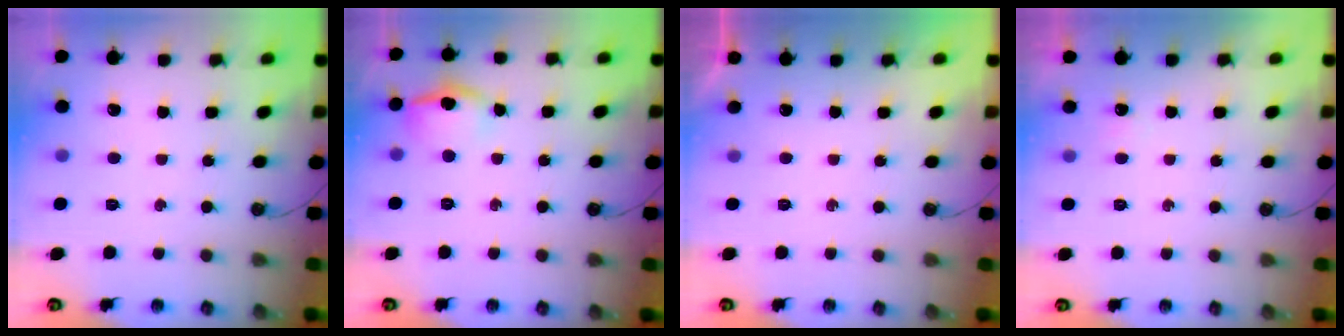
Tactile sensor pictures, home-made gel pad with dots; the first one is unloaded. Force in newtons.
{"total": 10.2, "press": 10.1, "slide": 1.4}
{"total": 0.0}
{"total": 5.1, "press": 2.6, "slide": 4.4}